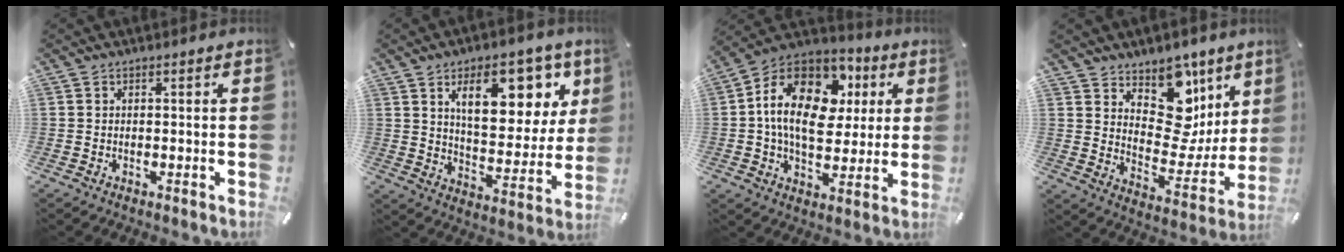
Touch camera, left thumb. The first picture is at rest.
{"total": 17.3, "force": [9.1, 8.9, 11.7], "torque": [-0.158, -0.039, 0.150]}
{"total": 19.7, "force": [4.2, 13.4, 13.8], "torque": [-0.270, 0.001, 0.073]}
{"total": 15.0, "force": [8.3, 10.3, 7.1], "torque": [-0.072, -0.084, 0.146]}